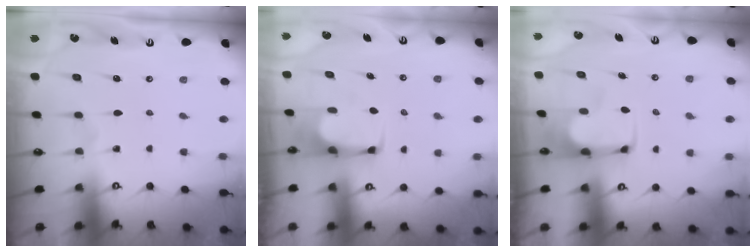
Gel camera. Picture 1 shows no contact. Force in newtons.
{"total": 2.5, "press": 2.4, "slide": 0.4}
{"total": 3.2, "press": 3.1, "slide": 0.5}